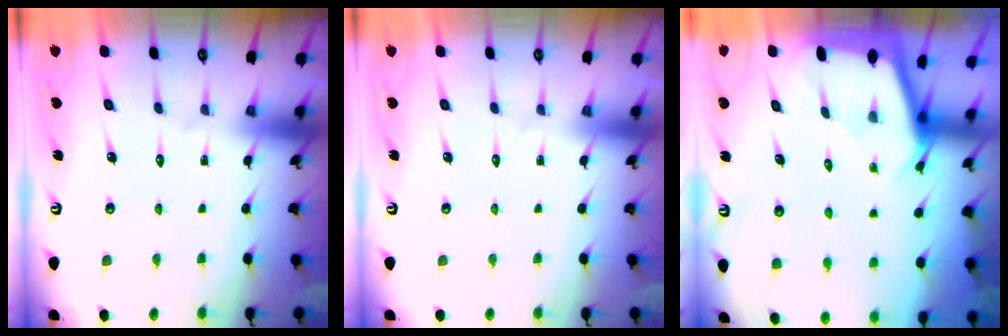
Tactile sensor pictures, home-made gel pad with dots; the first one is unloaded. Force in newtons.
{"total": 0.0}
{"total": 2.4, "press": 2.4, "slide": 0.1}